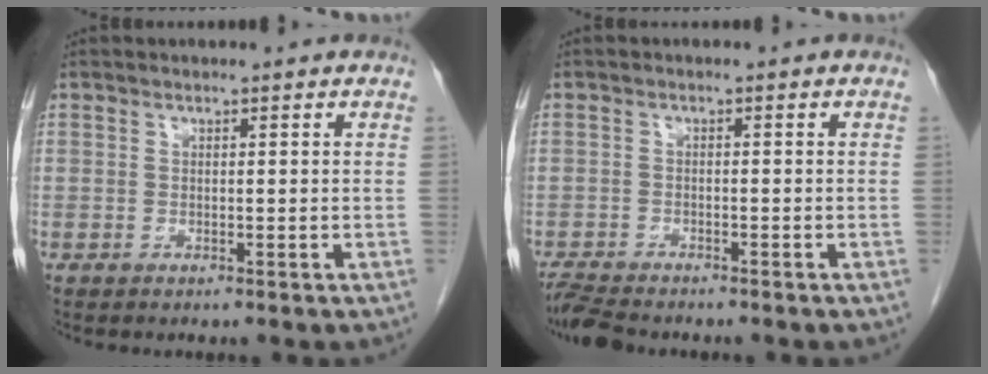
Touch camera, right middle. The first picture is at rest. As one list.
[{"total": 5.3, "force": [-4.9, 0.8, 2.0], "torque": [-0.037, -0.015, -0.084]}]